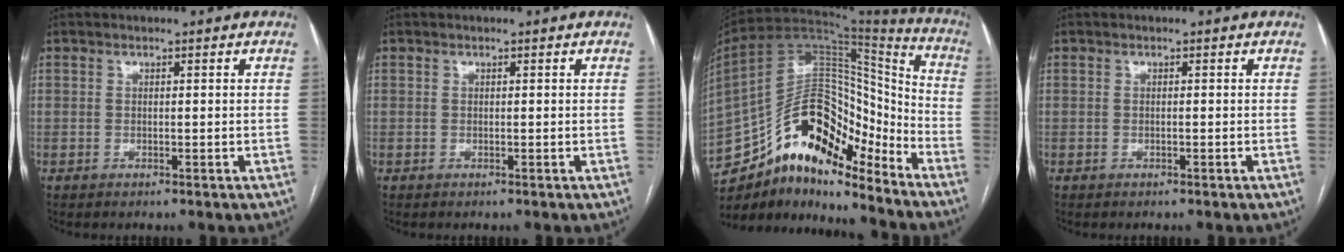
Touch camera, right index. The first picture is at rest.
{"total": 0.0}
{"total": 23.0, "force": [-16.2, 8.4, 14.1], "torque": [-0.292, 0.037, -0.275]}
{"total": 0.0}